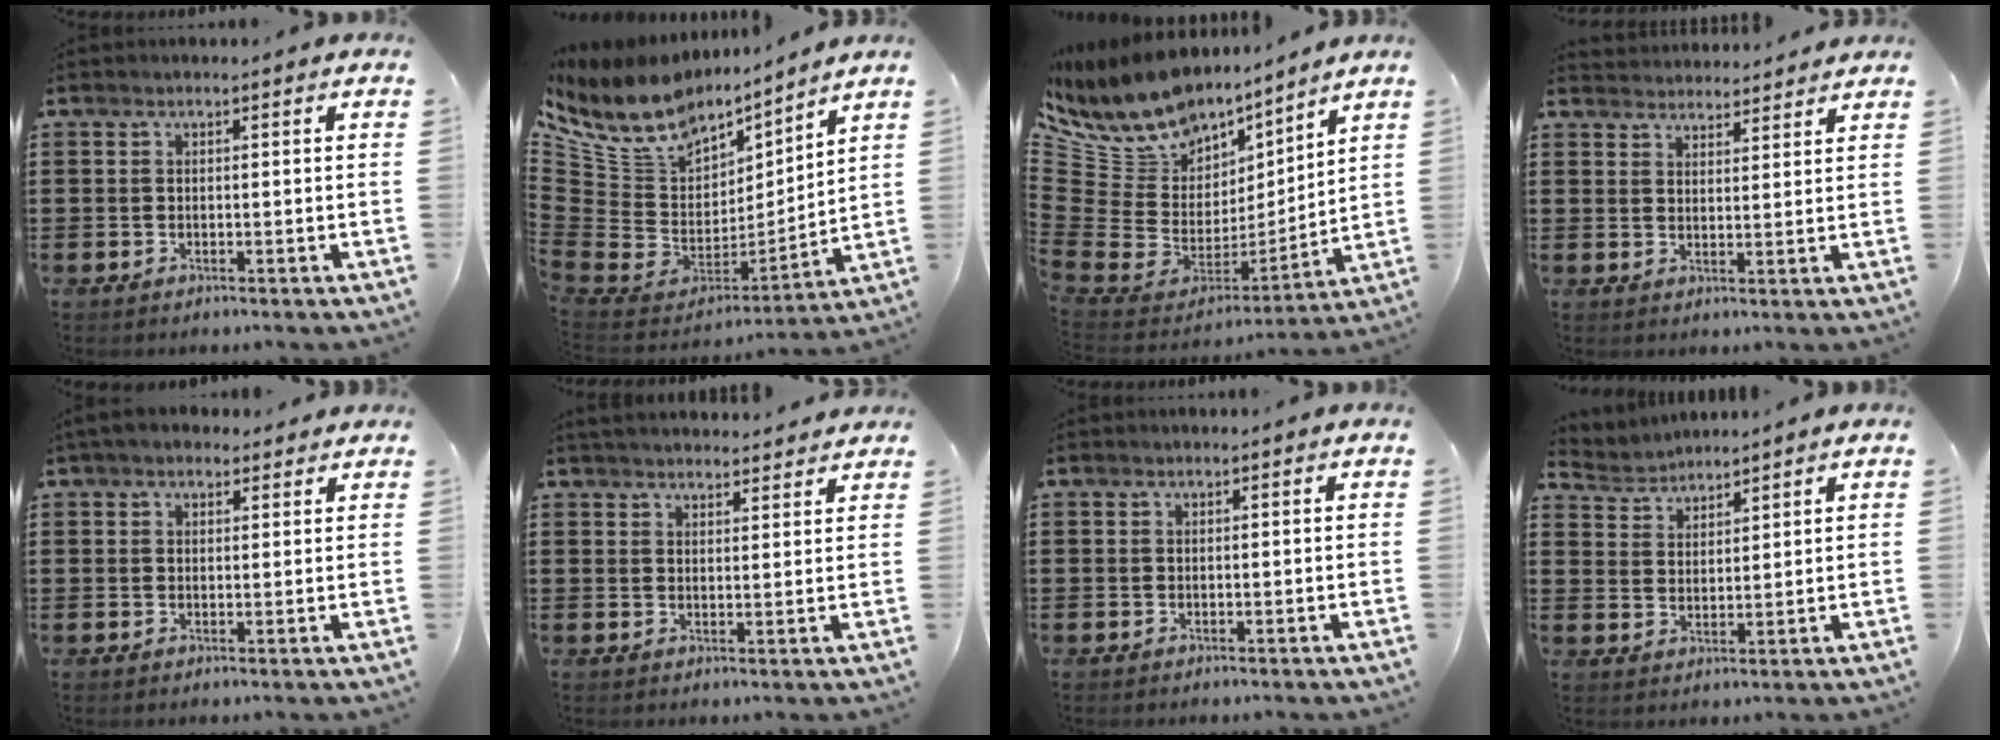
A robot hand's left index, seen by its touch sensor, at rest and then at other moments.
{"total": 9.7, "force": [6.7, 5.9, 3.9], "torque": [-0.128, -0.053, 0.122]}
{"total": 10.7, "force": [8.4, 6.2, 2.2], "torque": [-0.100, -0.069, 0.156]}
{"total": 3.1, "force": [3.0, 0.2, -0.5], "torque": [0.000, -0.012, 0.057]}
{"total": 3.2, "force": [2.7, 1.4, 1.2], "torque": [-0.030, 0.003, 0.050]}
{"total": 3.0, "force": [3.0, 0.2, 0.2], "torque": [-0.014, -0.006, 0.056]}
{"total": 0.0}
{"total": 3.3, "force": [3.2, 0.7, -0.7], "torque": [-0.002, -0.012, 0.059]}